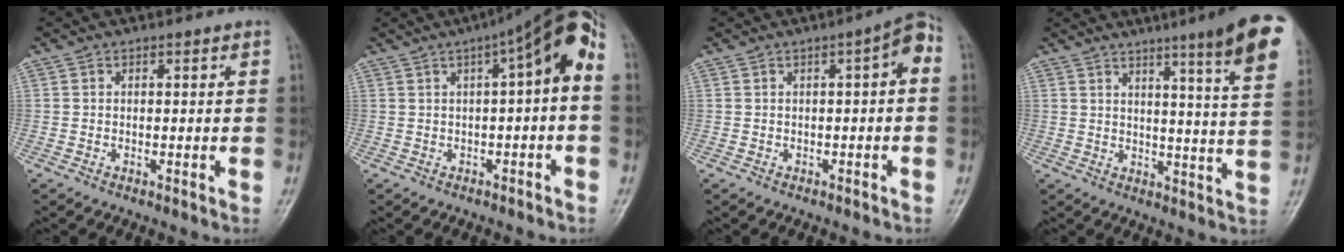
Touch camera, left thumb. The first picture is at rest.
{"total": 10.1, "force": [1.3, 2.8, 9.6], "torque": [-0.133, 0.046, 0.011]}
{"total": 4.1, "force": [-0.2, 1.4, 3.8], "torque": [-0.043, 0.030, -0.012]}
{"total": 15.4, "force": [9.2, 0.4, 12.4], "torque": [-0.147, -0.054, 0.109]}